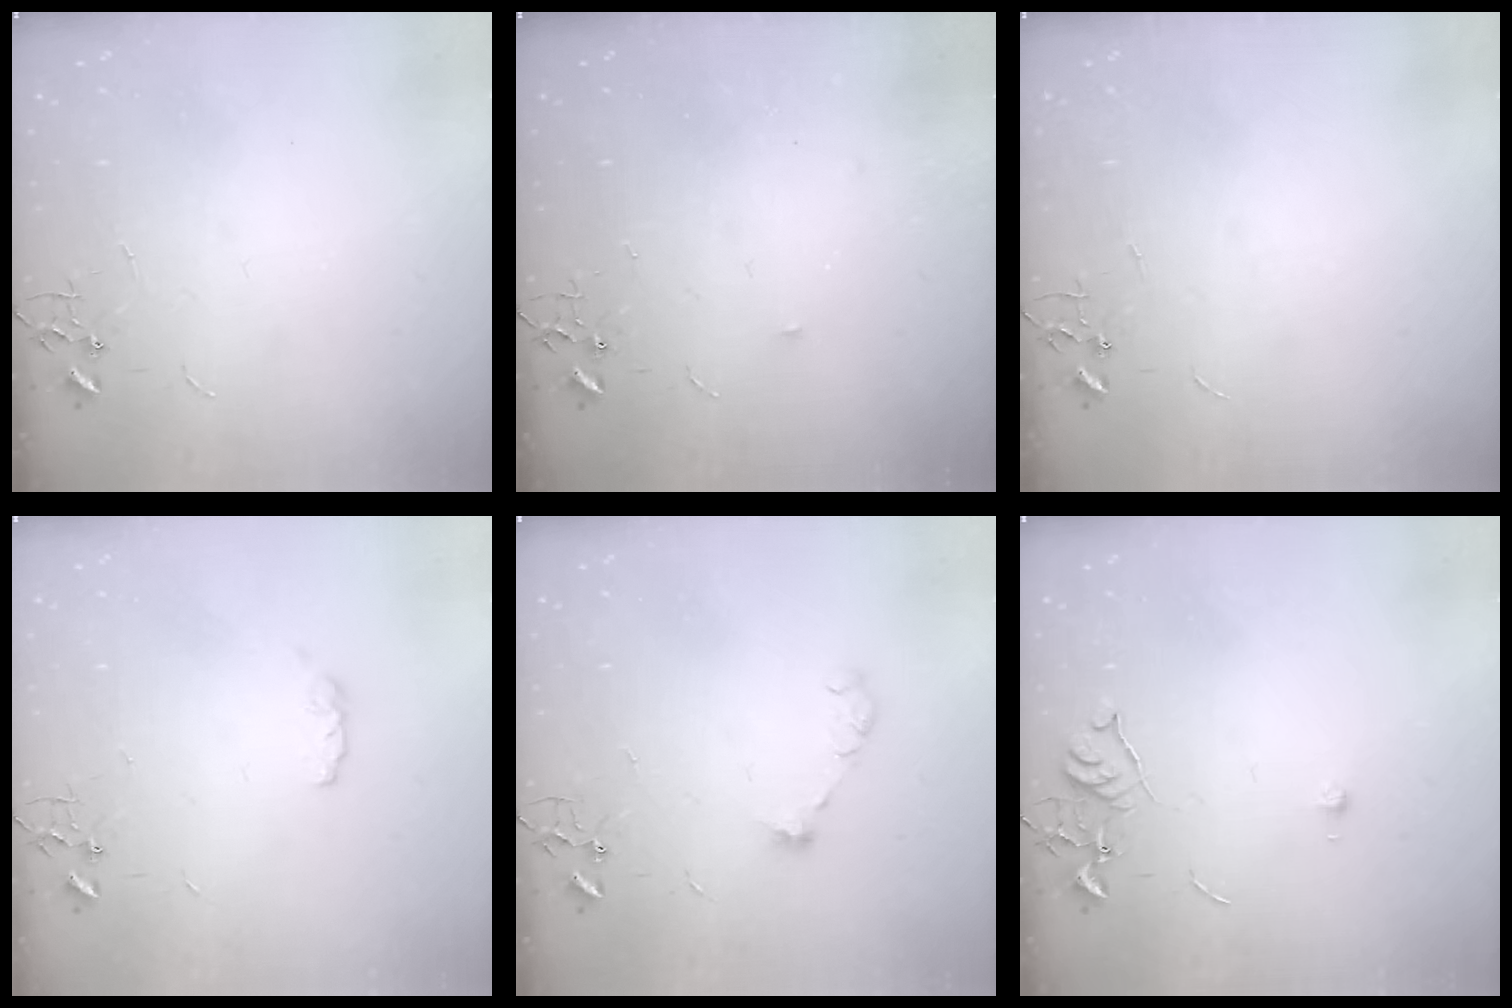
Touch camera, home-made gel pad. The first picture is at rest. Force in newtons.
{"total": 2.8, "press": 2.8, "slide": 0.4}
{"total": 0.0}
{"total": 4.8, "press": 4.8, "slide": 0.7}
{"total": 7.9, "press": 7.8, "slide": 1.5}
{"total": 6.6, "press": 6.5, "slide": 0.8}